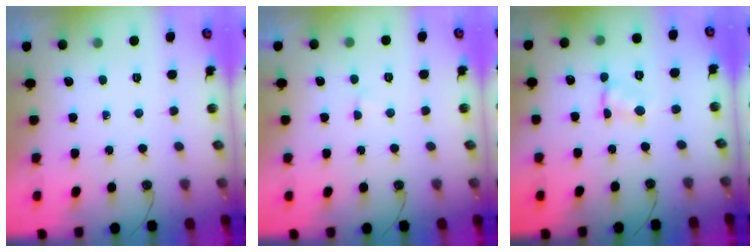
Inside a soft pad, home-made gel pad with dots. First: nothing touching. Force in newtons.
{"total": 1.7, "press": 1.7, "slide": 0.3}
{"total": 1.8, "press": 1.8, "slide": 0.3}